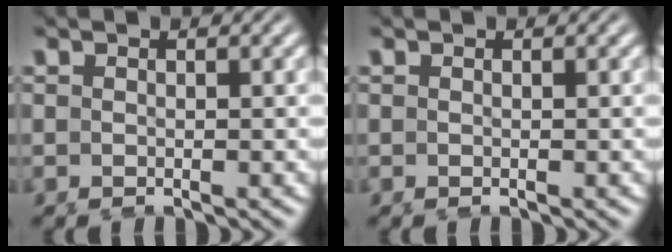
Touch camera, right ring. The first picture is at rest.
{"total": 0.0}